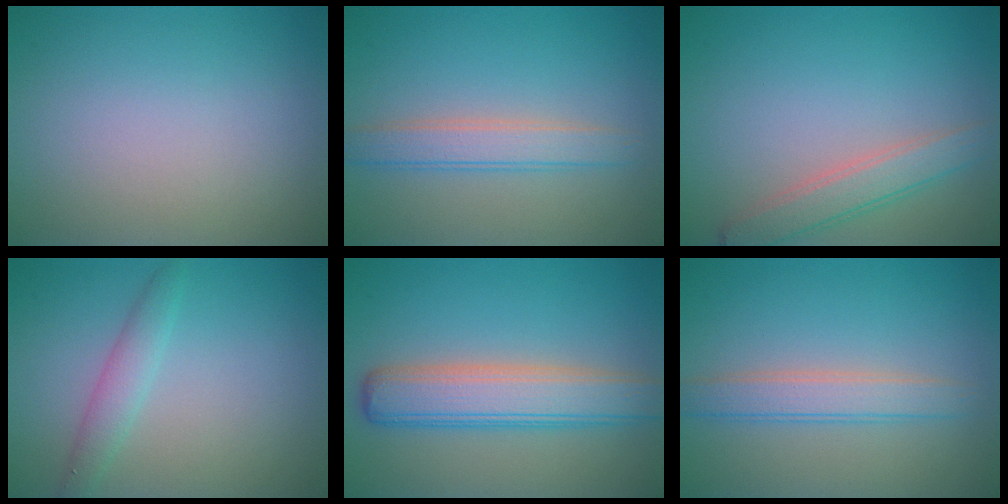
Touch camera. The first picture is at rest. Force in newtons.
{"total": 2.9, "press": 2.9, "slide": 0.1}
{"total": 2.9, "press": 2.9, "slide": 0.1}
{"total": 2.0, "press": 2.0, "slide": 0.0}
{"total": 5.9, "press": 5.9, "slide": 0.4}
{"total": 2.9, "press": 2.9, "slide": 0.1}